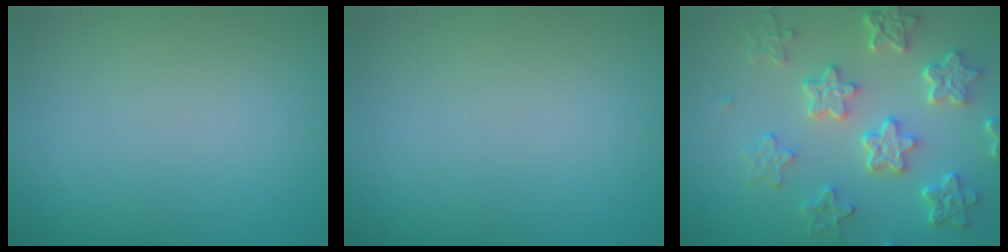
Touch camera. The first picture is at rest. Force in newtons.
{"total": 0.0}
{"total": 6.2, "press": 4.6, "slide": 4.1}